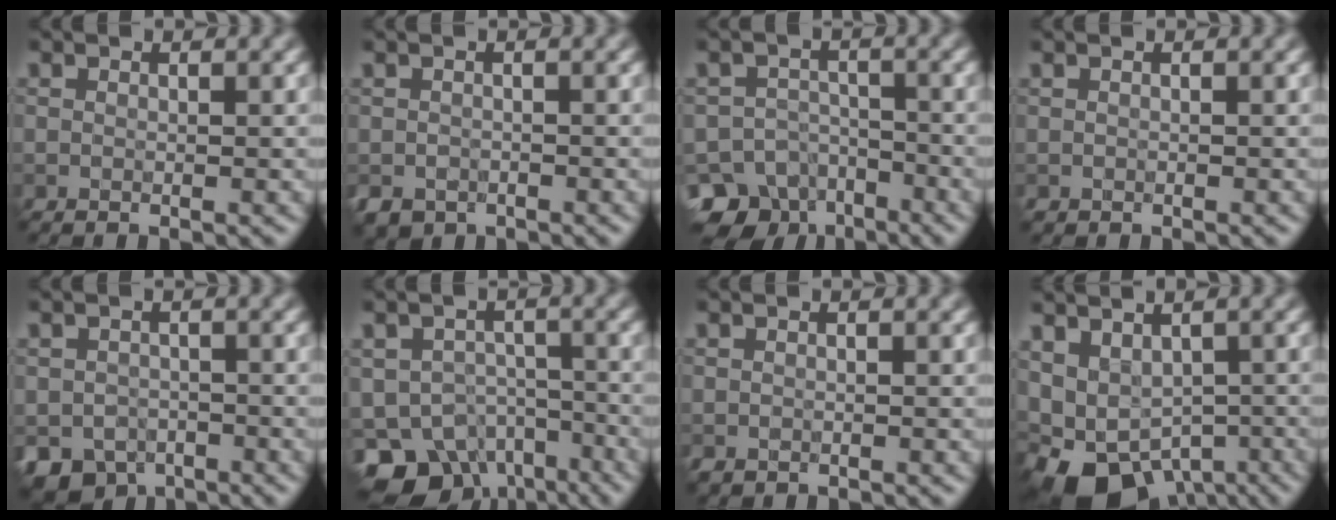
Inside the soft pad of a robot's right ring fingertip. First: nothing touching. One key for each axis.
{"total": 2.0, "fx": -1.2, "fy": 1.5, "fz": 0.8, "tx": -0.013, "ty": -0.008, "tz": -0.024}
{"total": 9.0, "fx": -6.9, "fy": 5.2, "fz": 2.3, "tx": -0.012, "ty": -0.005, "tz": -0.105}
{"total": 0.0}
{"total": 4.7, "fx": -2.4, "fy": 3.4, "fz": 2.2, "tx": -0.039, "ty": -0.019, "tz": -0.039}
{"total": 9.1, "fx": -5.7, "fy": 5.6, "fz": 4.3, "tx": -0.070, "ty": -0.016, "tz": -0.086}
{"total": 0.7, "fx": -0.3, "fy": 0.6, "fz": 0.2, "tx": -0.006, "ty": -0.004, "tz": -0.006}
{"total": 9.6, "fx": -4.7, "fy": 6.3, "fz": 5.6, "tx": -0.094, "ty": -0.026, "tz": -0.053}